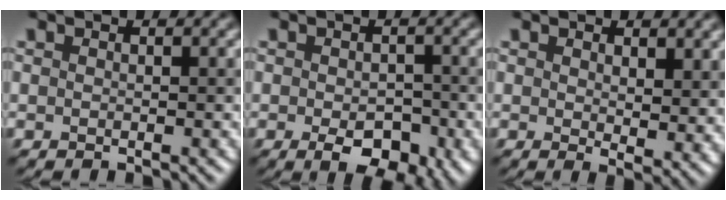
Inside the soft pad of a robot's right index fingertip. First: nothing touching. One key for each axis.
{"total": 4.7, "fx": -1.6, "fy": 2.5, "fz": 3.6, "tx": -0.052, "ty": -0.006, "tz": -0.025}
{"total": 3.4, "fx": 1.2, "fy": 1.3, "fz": 2.9, "tx": -0.040, "ty": -0.012, "tz": 0.025}